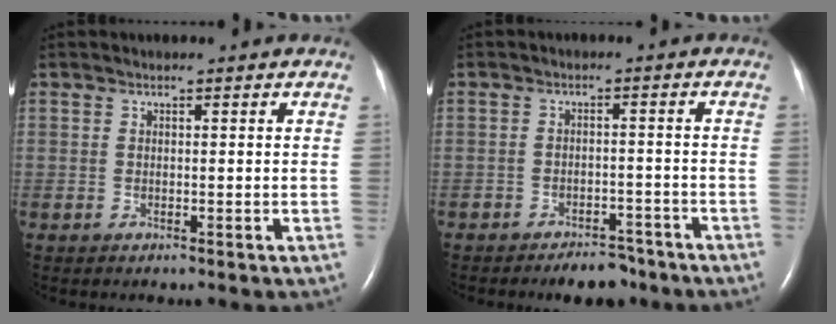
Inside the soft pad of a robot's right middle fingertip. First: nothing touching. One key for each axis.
{"total": 5.1, "fx": -4.2, "fy": 2.2, "fz": 1.7, "tx": -0.021, "ty": 0.005, "tz": -0.060}